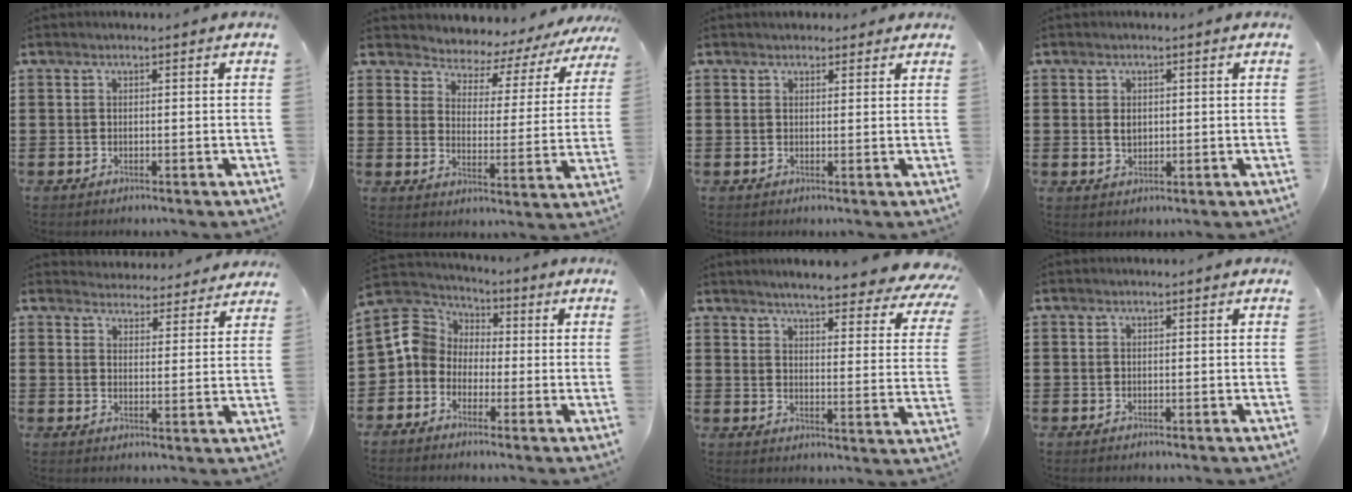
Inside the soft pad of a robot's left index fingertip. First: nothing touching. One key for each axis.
{"total": 3.6, "fx": 3.5, "fy": 0.9, "fz": 0.3, "tx": -0.032, "ty": -0.031, "tz": 0.051}
{"total": 1.8, "fx": 1.5, "fy": 1.0, "fz": 0.1, "tx": 0.001, "ty": 0.004, "tz": 0.028}
{"total": 1.9, "fx": 0.3, "fy": 1.3, "fz": 1.3, "tx": -0.029, "ty": 0.006, "tz": 0.004}
{"total": 4.2, "fx": 4.2, "fy": 0.4, "fz": -0.2, "tx": -0.007, "ty": -0.027, "tz": 0.073}
{"total": 6.5, "fx": -0.3, "fy": 6.1, "fz": 2.1, "tx": -0.092, "ty": -0.003, "tz": -0.016}
{"total": 5.3, "fx": 4.7, "fy": -0.2, "fz": 2.4, "tx": -0.060, "ty": -0.037, "tz": 0.075}
{"total": 0.0}